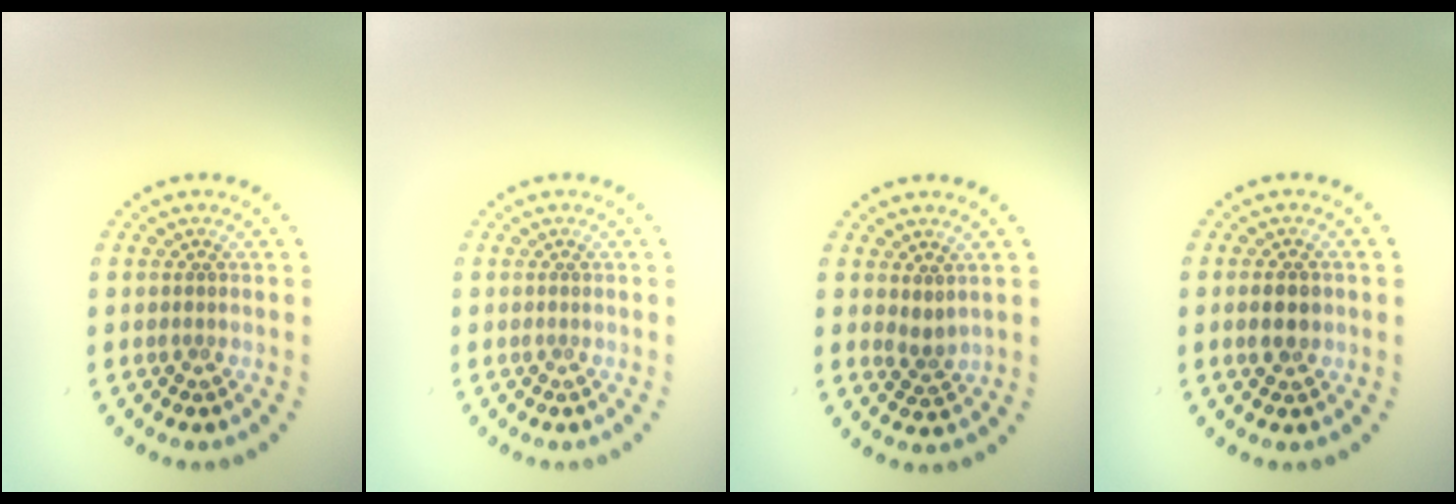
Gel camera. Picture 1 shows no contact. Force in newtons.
{"total": 0.0}
{"total": 1.6, "press": 1.1, "slide": 1.1}
{"total": 2.4, "press": 2.4, "slide": 0.1}